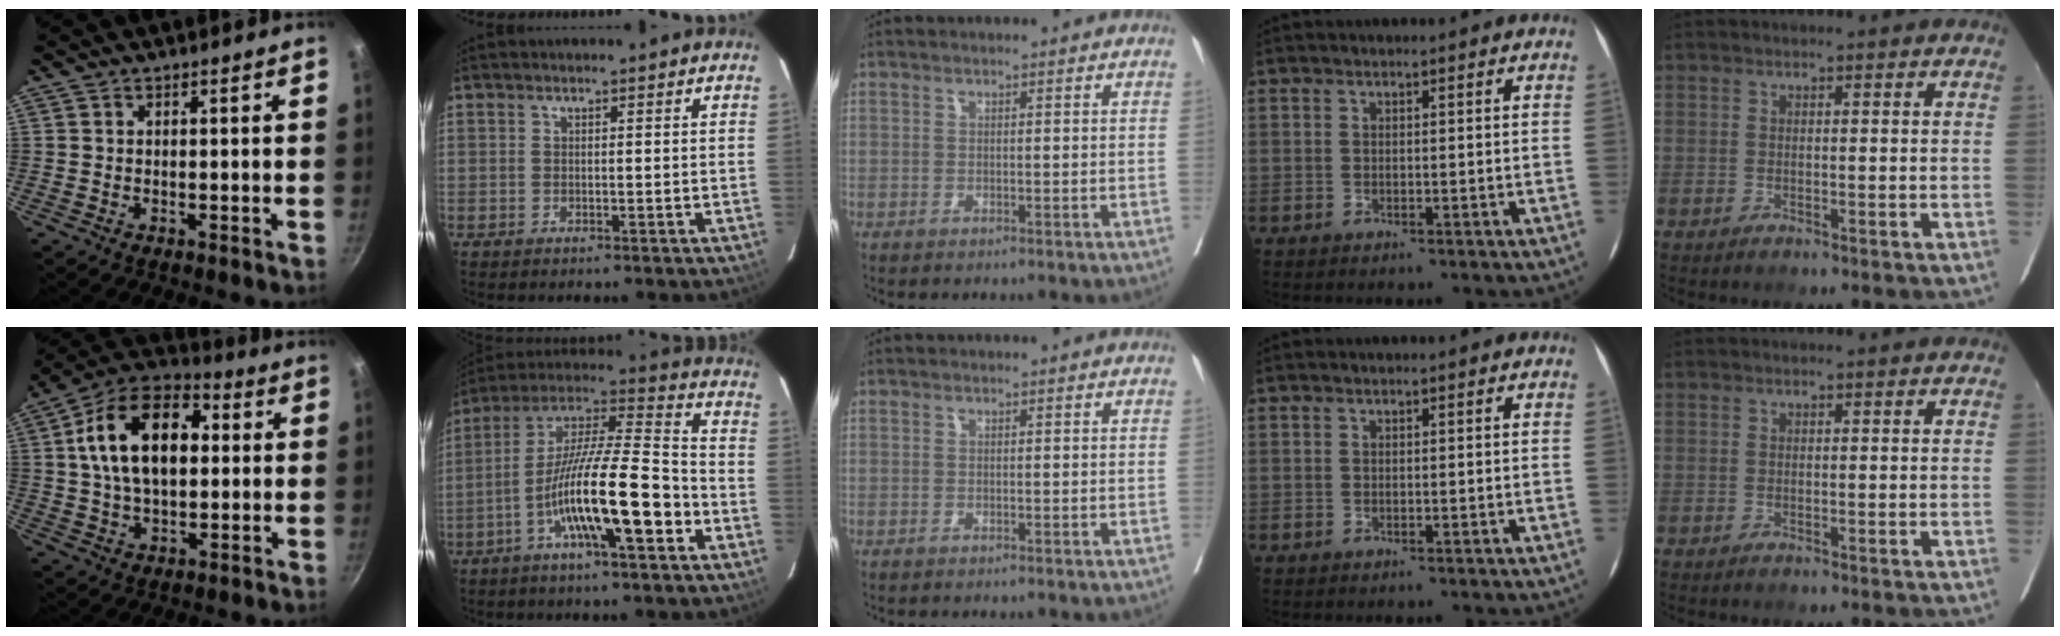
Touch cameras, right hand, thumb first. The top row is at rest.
{"thumb": {"total": 19.1, "force": [3.2, 11.4, 14.9], "torque": [-0.238, 0.020, 0.047]}, "index": {"total": 16.9, "force": [-6.2, 1.8, 15.6], "torque": [-0.281, 0.003, -0.111]}}